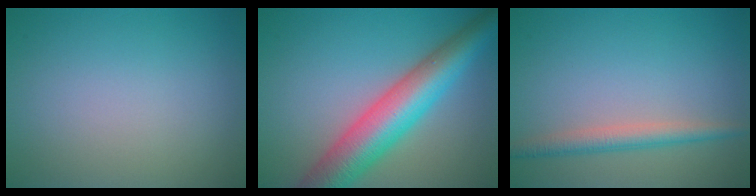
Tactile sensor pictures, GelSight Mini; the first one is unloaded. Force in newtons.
{"total": 8.8, "press": 8.8, "slide": 0.3}
{"total": 2.6, "press": 2.6, "slide": 0.1}